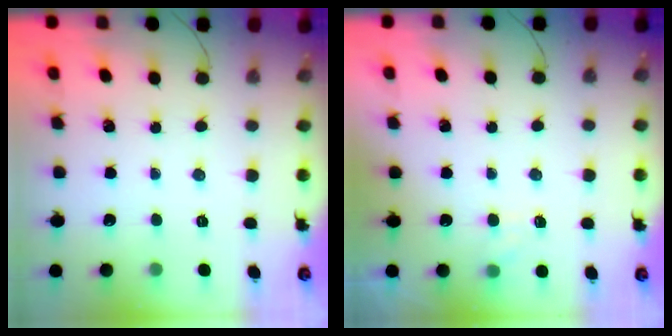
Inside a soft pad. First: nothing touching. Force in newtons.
{"total": 5.6, "press": 5.3, "slide": 1.7}